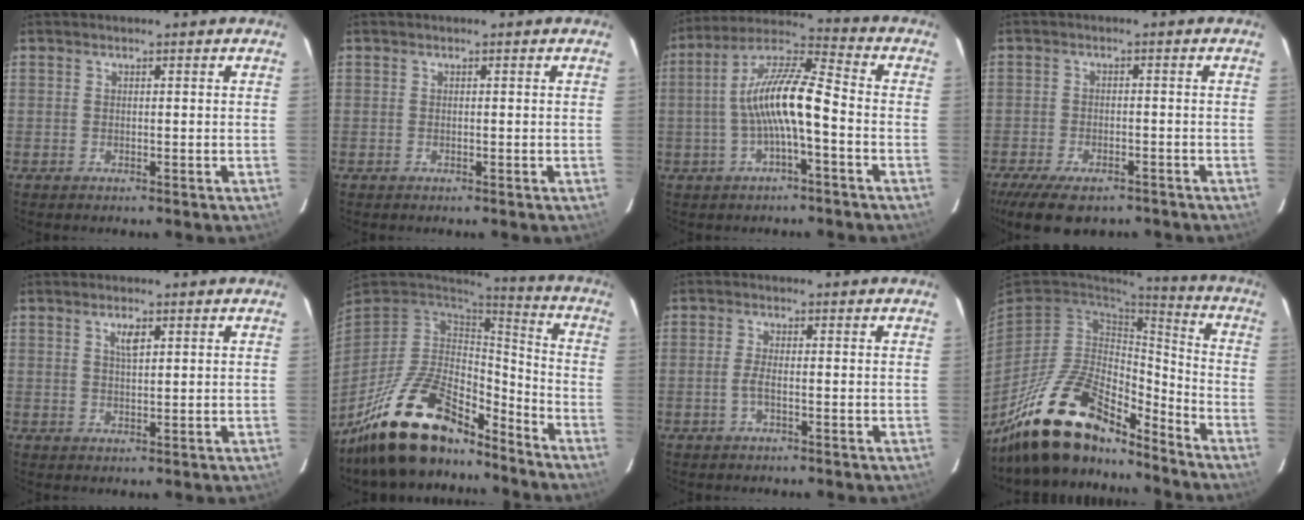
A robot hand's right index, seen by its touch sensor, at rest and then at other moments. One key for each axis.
{"total": 0.0}
{"total": 11.9, "fx": -2.4, "fy": 2.2, "fz": 11.4, "tx": -0.224, "ty": 0.019, "tz": -0.046}
{"total": 11.6, "fx": -8.6, "fy": 4.8, "fz": 6.2, "tx": -0.142, "ty": -0.028, "tz": -0.138}
{"total": 2.5, "fx": 1.2, "fy": 0.9, "fz": 2.0, "tx": -0.035, "ty": 0.002, "tz": 0.021}
{"total": 20.0, "fx": -15.0, "fy": 7.7, "fz": 10.9, "tx": -0.227, "ty": -0.011, "tz": -0.257}
{"total": 2.1, "fx": -0.8, "fy": 0.2, "fz": 1.9, "tx": -0.041, "ty": 0.001, "tz": -0.017}
{"total": 20.2, "fx": -15.8, "fy": 7.4, "fz": 10.3, "tx": -0.215, "ty": 0.001, "tz": -0.278}